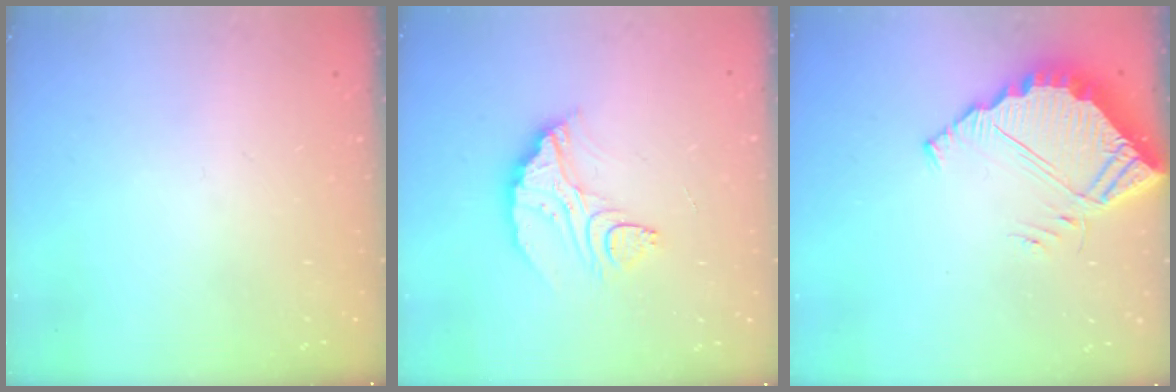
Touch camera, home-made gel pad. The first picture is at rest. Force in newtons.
{"total": 10.7, "press": 10.7, "slide": 0.8}
{"total": 6.0, "press": 6.0, "slide": 0.4}